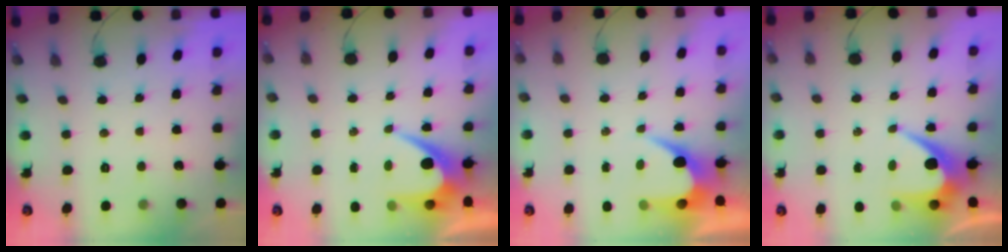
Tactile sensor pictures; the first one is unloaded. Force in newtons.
{"total": 7.0, "press": 6.9, "slide": 0.6}
{"total": 6.4, "press": 6.4, "slide": 0.4}
{"total": 6.6, "press": 6.6, "slide": 0.5}